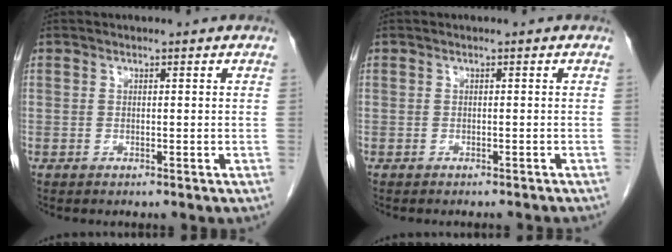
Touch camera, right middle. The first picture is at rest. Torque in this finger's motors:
{"motor_torque": [0.09, -0.09, -0.04, 0.00]}